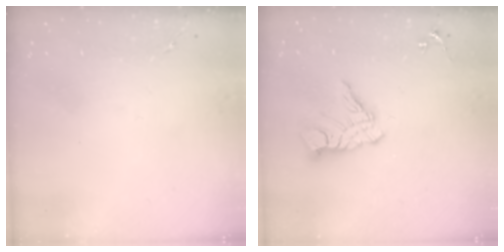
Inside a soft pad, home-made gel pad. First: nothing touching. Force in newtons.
{"total": 11.3, "press": 11.2, "slide": 0.9}